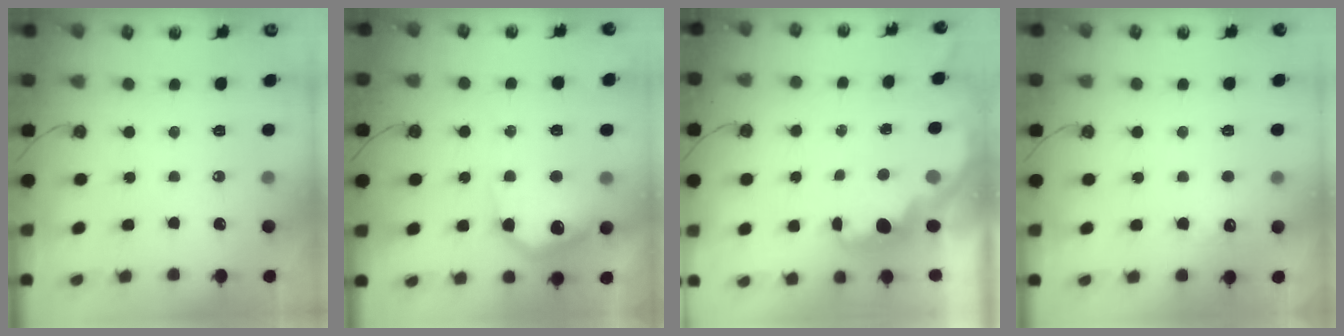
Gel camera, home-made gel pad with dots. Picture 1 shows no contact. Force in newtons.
{"total": 18.1, "press": 18.1, "slide": 1.2}
{"total": 2.2, "press": 2.1, "slide": 0.8}
{"total": 4.1, "press": 4.0, "slide": 1.1}